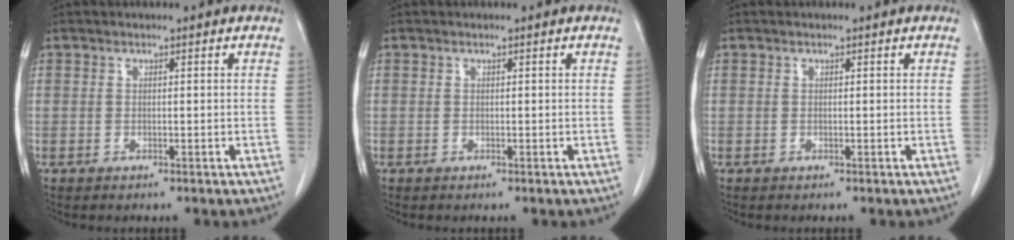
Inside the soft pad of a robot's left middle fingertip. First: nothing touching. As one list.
[{"total": 0.0}, {"total": 0.0}]